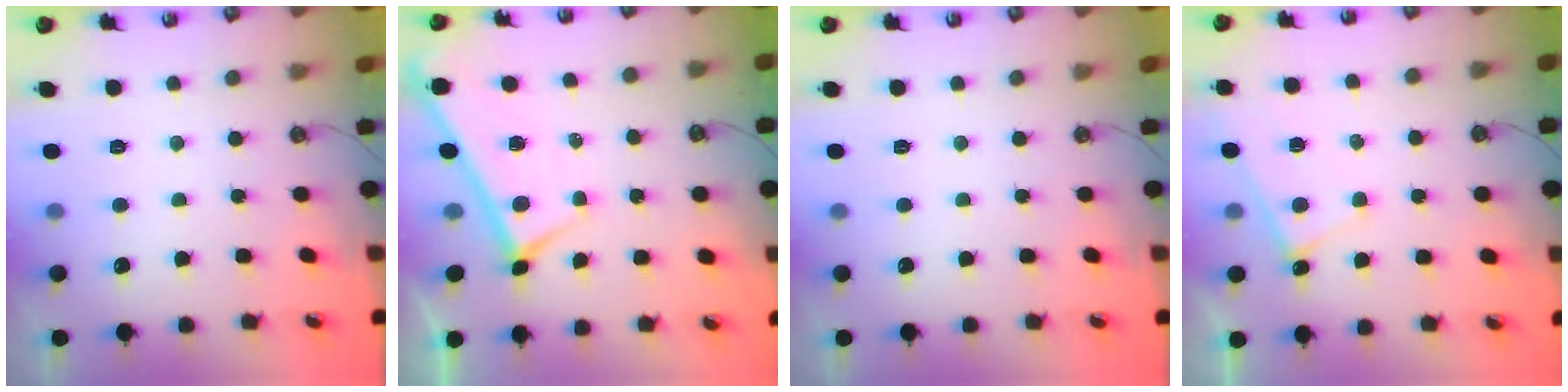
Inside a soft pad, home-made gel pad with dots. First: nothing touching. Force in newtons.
{"total": 0.0}
{"total": 0.0}
{"total": 3.9, "press": 3.9, "slide": 0.3}